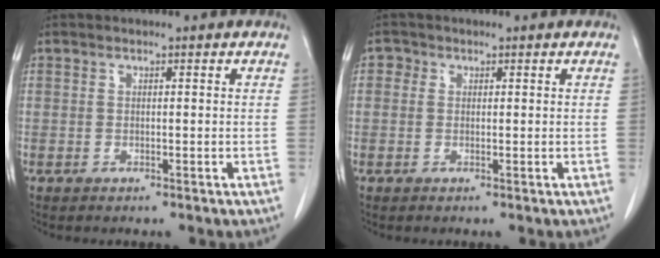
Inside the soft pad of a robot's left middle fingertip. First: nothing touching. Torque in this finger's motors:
{"motor_torque": [0.21, -0.17, -0.04, -0.01]}